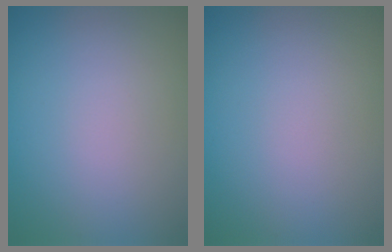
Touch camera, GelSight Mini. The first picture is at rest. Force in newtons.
{"total": 0.0}